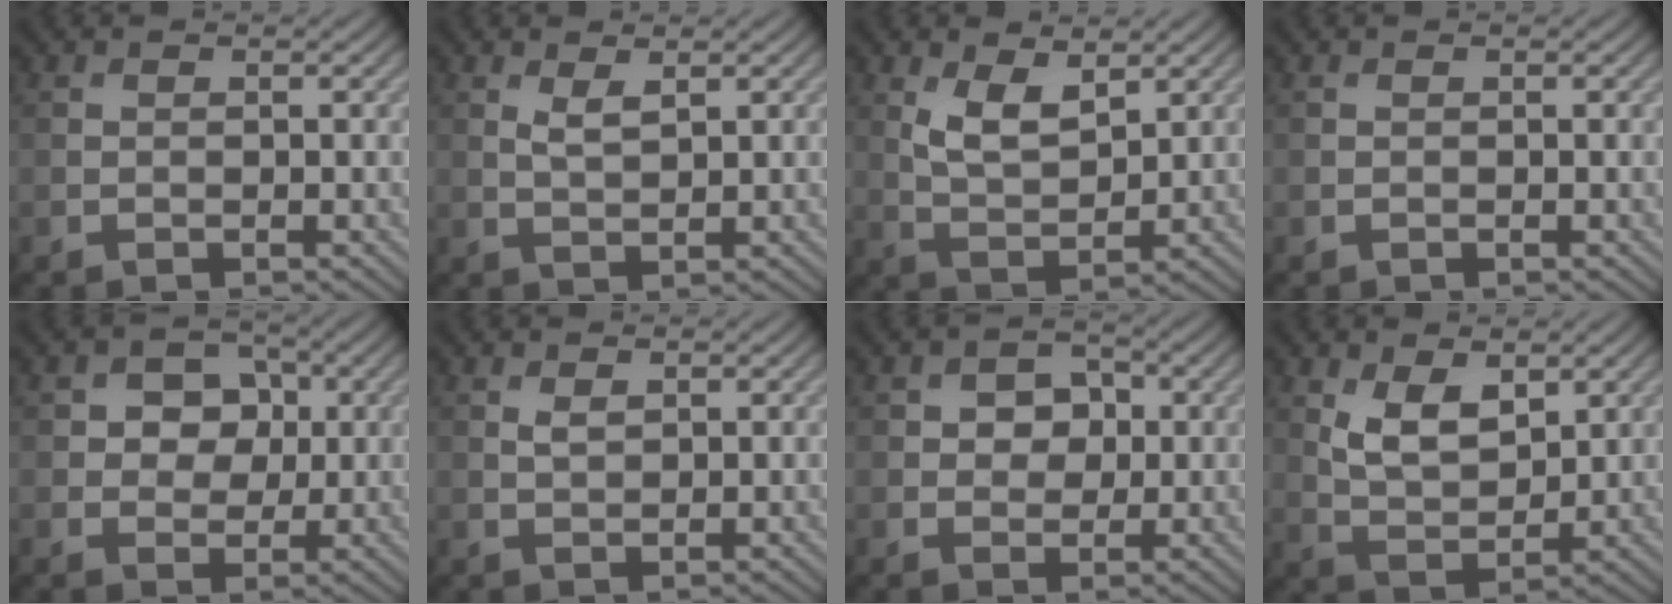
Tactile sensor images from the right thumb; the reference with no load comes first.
{"total": 1.9, "force": [1.1, 0.6, 1.5], "torque": [-0.036, -0.004, 0.025]}
{"total": 5.0, "force": [2.4, 2.3, 3.7], "torque": [-0.083, -0.009, 0.051]}
{"total": 0.0}
{"total": 4.9, "force": [0.8, 4.2, 2.6], "torque": [-0.048, 0.002, -0.002]}
{"total": 1.3, "force": [0.6, 0.7, 0.9], "torque": [-0.022, -0.003, 0.013]}
{"total": 3.8, "force": [0.5, 3.0, 2.2], "torque": [-0.036, 0.003, -0.004]}
{"total": 5.6, "force": [2.4, 3.0, 4.1], "torque": [-0.090, -0.011, 0.050]}